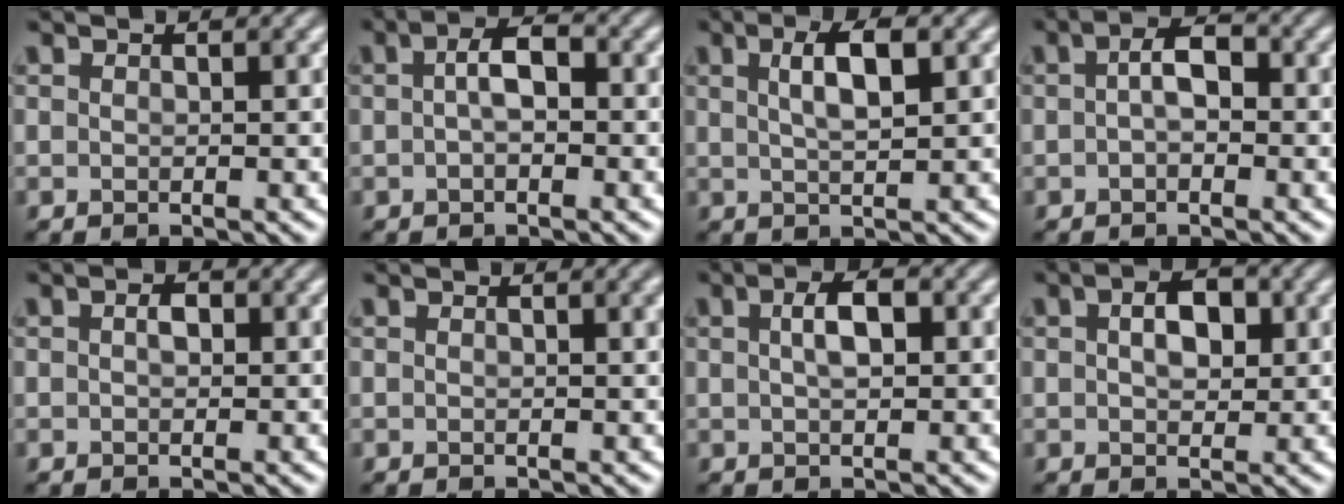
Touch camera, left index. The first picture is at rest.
{"total": 2.7, "force": [0.0, 1.1, 2.4], "torque": [-0.043, 0.006, -0.005]}
{"total": 3.7, "force": [1.3, 1.0, 3.3], "torque": [-0.057, 0.009, 0.023]}
{"total": 2.7, "force": [0.0, 1.3, 2.4], "torque": [-0.040, 0.006, -0.005]}
{"total": 1.2, "force": [0.2, 0.7, 1.0], "torque": [-0.015, 0.002, 0.000]}
{"total": 1.6, "force": [0.6, 0.5, 1.4], "torque": [-0.013, 0.005, 0.007]}
{"total": 2.9, "force": [0.6, 1.2, 2.5], "torque": [-0.046, 0.006, 0.008]}
{"total": 3.5, "force": [0.8, 2.1, 2.7], "torque": [-0.045, 0.006, 0.011]}